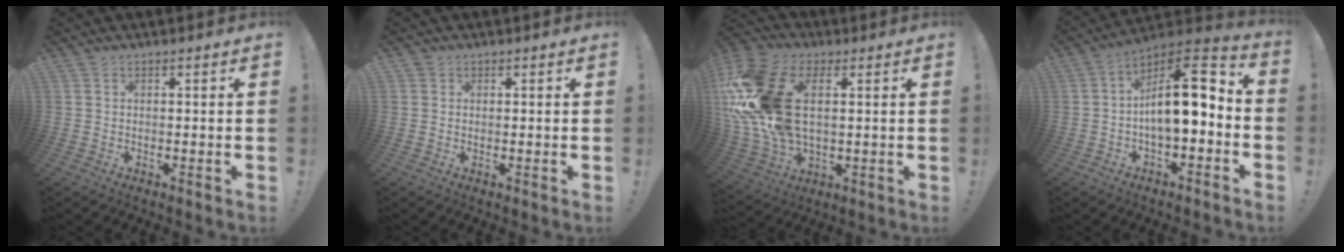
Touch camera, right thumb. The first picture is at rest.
{"total": 0.8, "force": [0.6, 0.6, 0.1], "torque": [0.007, -0.003, 0.010]}
{"total": 24.4, "force": [4.2, 15.5, 18.4], "torque": [-0.367, -0.009, 0.080]}
{"total": 14.9, "force": [0.8, 6.5, 13.4], "torque": [-0.194, -0.005, 0.015]}